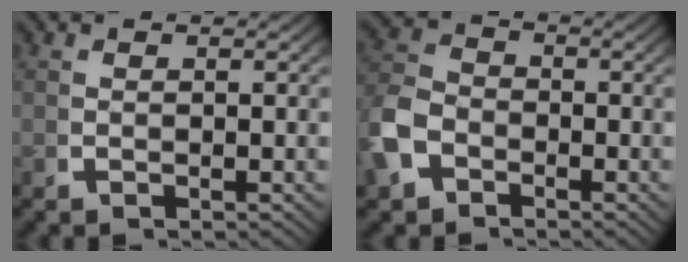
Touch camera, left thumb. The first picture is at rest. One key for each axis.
{"total": 5.8, "fx": -1.9, "fy": 4.6, "fz": 3.0, "tx": -0.084, "ty": -0.016, "tz": -0.029}